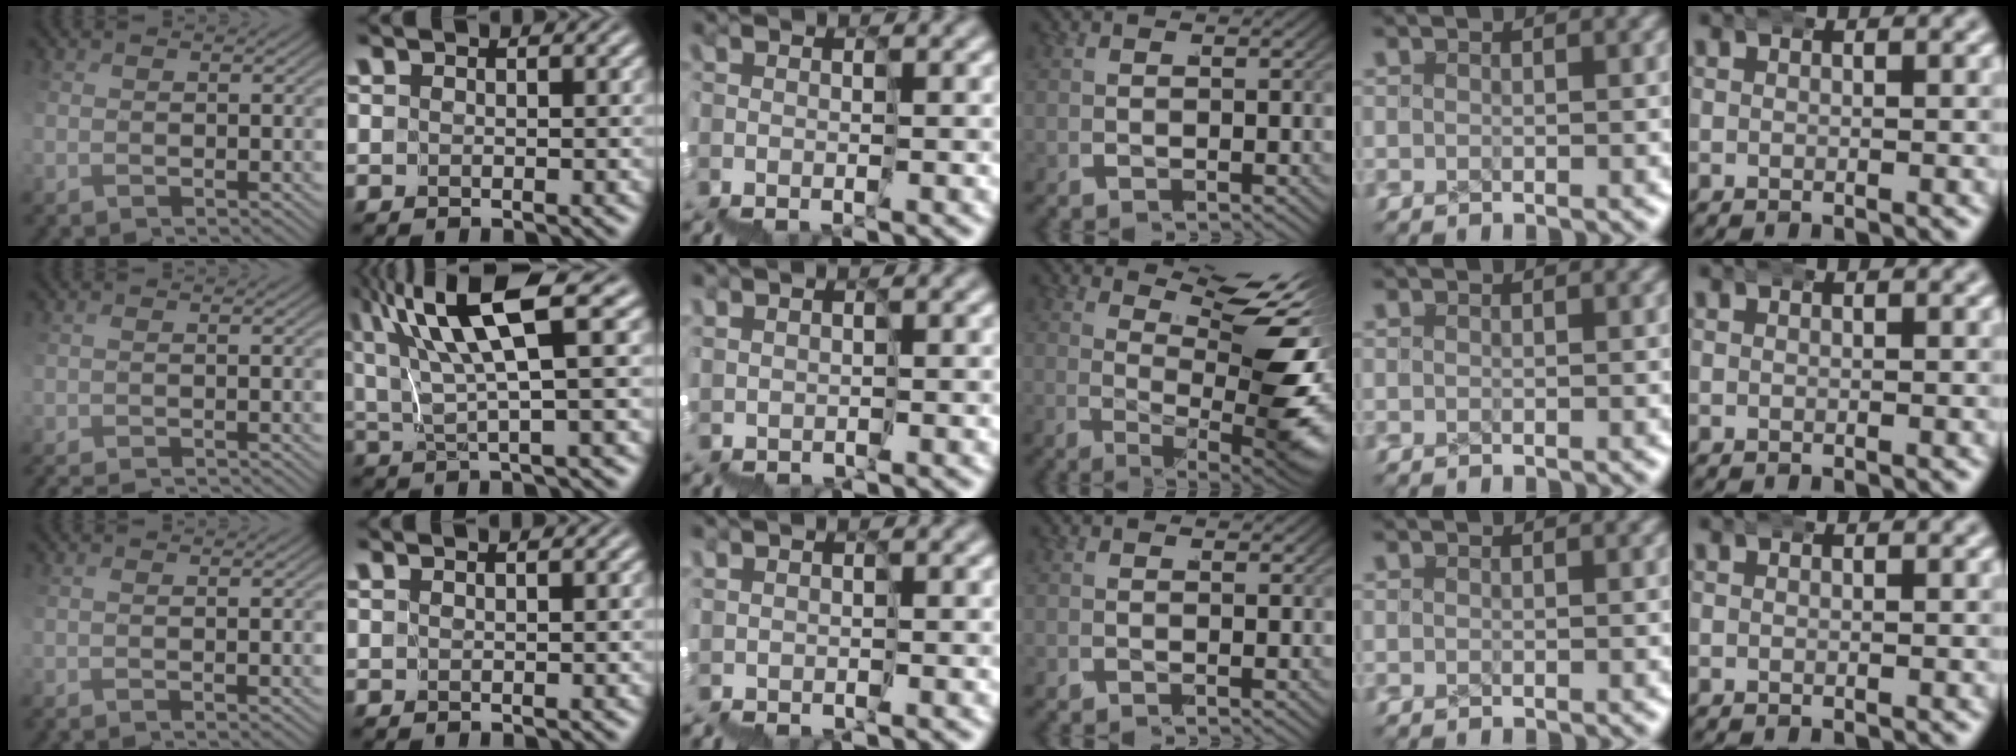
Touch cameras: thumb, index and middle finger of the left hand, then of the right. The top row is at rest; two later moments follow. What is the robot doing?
{"motion": "wrap", "object": "ethernet cable"}